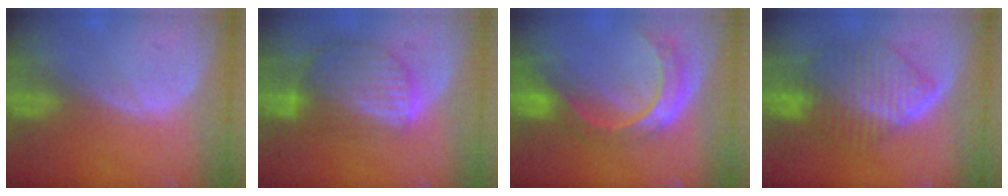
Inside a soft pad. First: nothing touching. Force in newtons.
{"total": 9.0, "press": 7.8, "slide": 4.5}
{"total": 8.8, "press": 7.4, "slide": 4.9}
{"total": 9.1, "press": 9.1, "slide": 0.5}